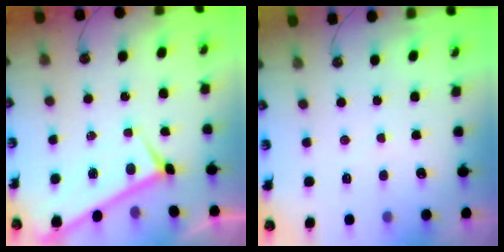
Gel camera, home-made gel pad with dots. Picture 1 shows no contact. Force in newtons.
{"total": 2.9, "press": 2.9, "slide": 0.2}